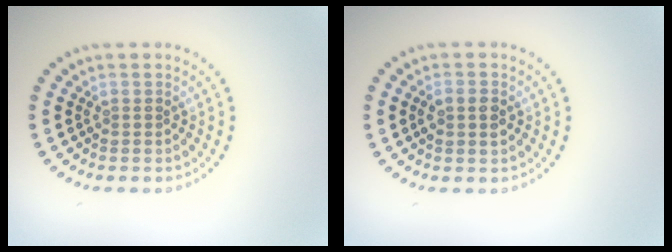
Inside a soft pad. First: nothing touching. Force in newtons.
{"total": 1.8, "press": 1.8, "slide": 0.1}